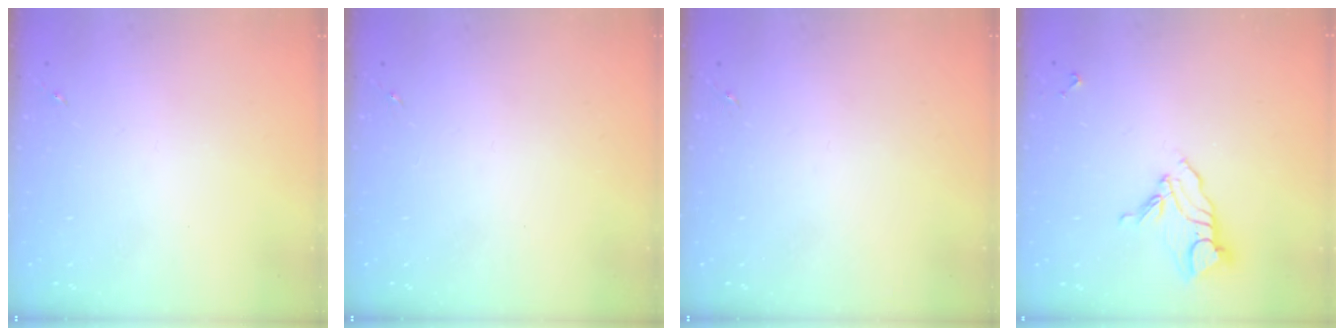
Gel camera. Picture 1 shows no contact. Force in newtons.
{"total": 0.0}
{"total": 0.0}
{"total": 9.9, "press": 9.8, "slide": 0.8}